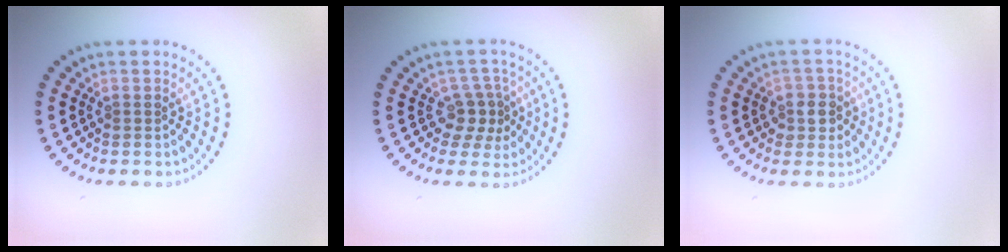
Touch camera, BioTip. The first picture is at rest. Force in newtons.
{"total": 2.6, "press": 2.1, "slide": 1.6}
{"total": 2.2, "press": 1.9, "slide": 1.0}